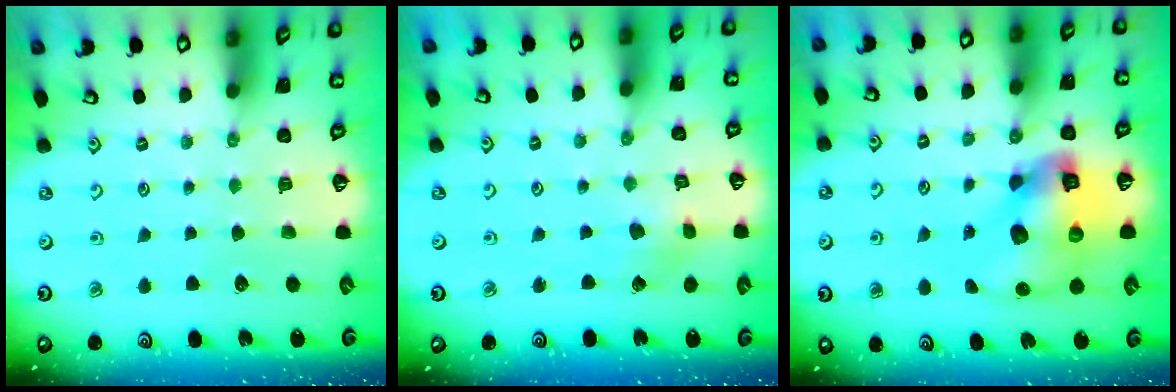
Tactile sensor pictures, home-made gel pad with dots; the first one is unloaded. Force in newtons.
{"total": 3.0, "press": 3.0, "slide": 0.1}
{"total": 15.0, "press": 14.8, "slide": 2.3}